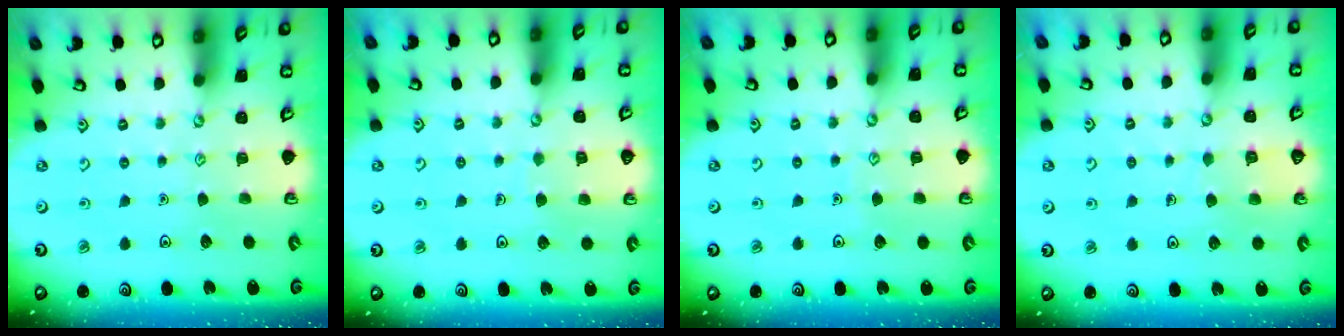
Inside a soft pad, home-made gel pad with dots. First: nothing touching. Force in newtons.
{"total": 4.7, "press": 4.6, "slide": 0.4}
{"total": 3.1, "press": 3.1, "slide": 0.3}
{"total": 5.1, "press": 5.1, "slide": 0.4}